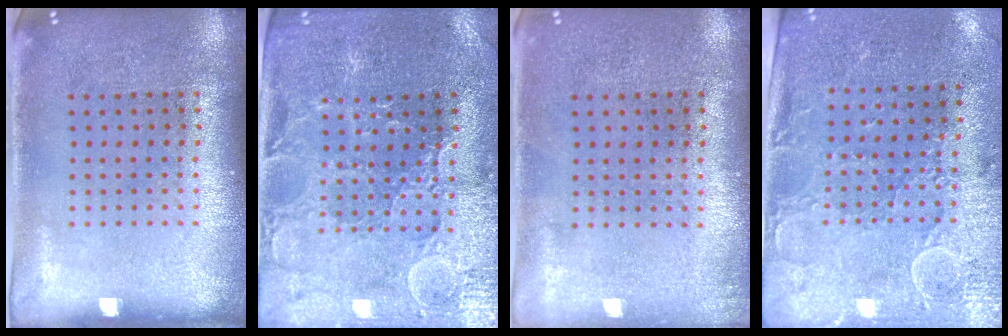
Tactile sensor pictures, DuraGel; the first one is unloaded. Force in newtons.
{"total": 1.9, "press": 1.8, "slide": 0.5}
{"total": 0.5, "press": 0.5, "slide": 0.1}
{"total": 2.9, "press": 2.5, "slide": 1.5}